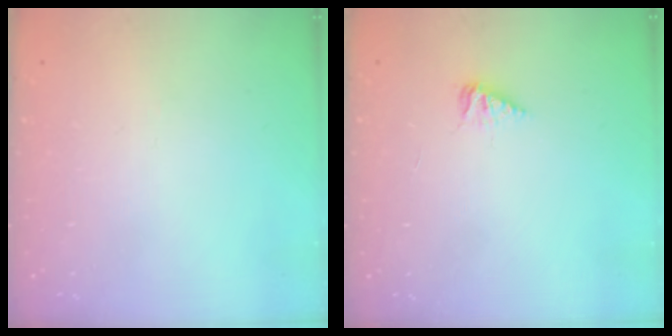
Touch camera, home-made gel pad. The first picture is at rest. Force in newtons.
{"total": 3.3, "press": 3.3, "slide": 0.4}